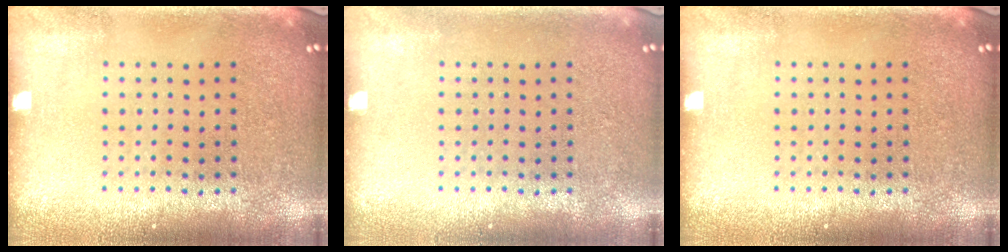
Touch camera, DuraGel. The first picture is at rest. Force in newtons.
{"total": 0.0}
{"total": 0.0}